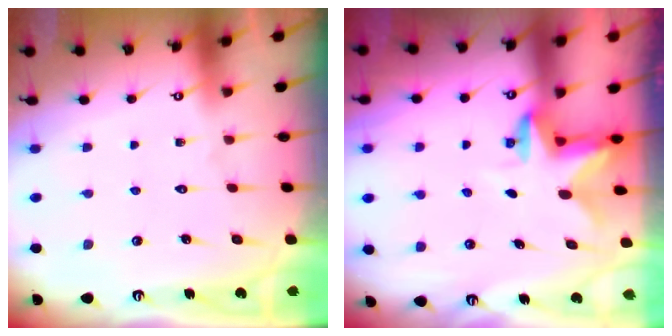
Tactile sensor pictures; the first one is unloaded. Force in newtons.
{"total": 2.6, "press": 2.6, "slide": 0.4}